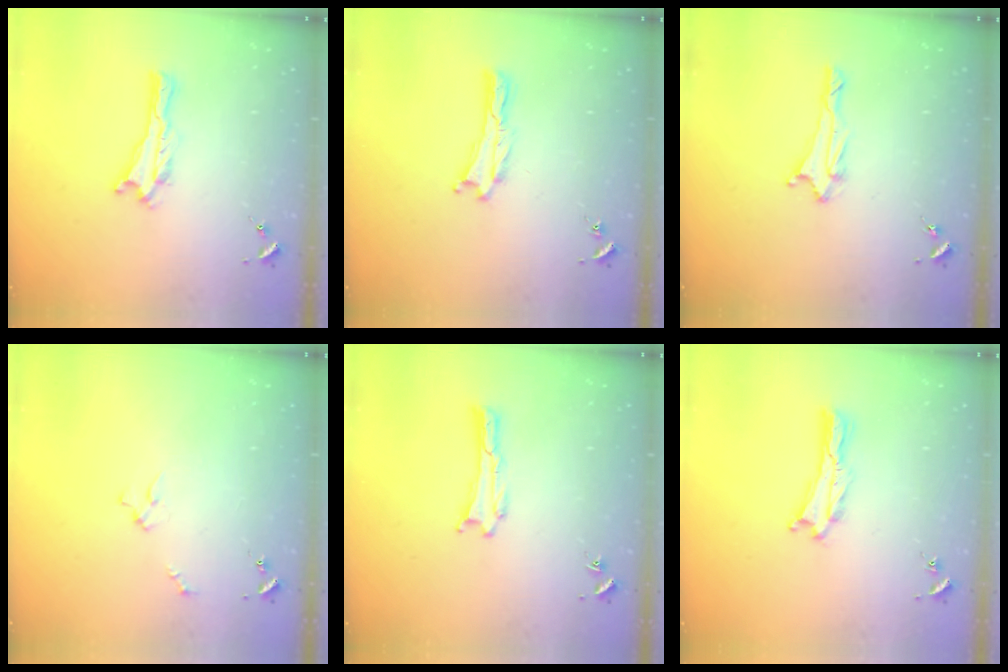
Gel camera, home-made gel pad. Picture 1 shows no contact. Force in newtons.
{"total": 0.0}
{"total": 1.7, "press": 1.6, "slide": 0.6}
{"total": 2.0, "press": 2.0, "slide": 0.2}
{"total": 0.0}
{"total": 0.6, "press": 0.5, "slide": 0.2}